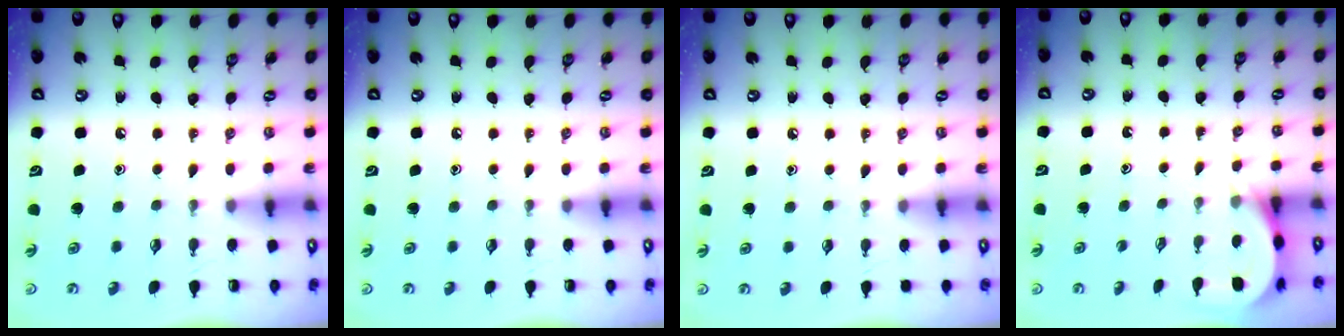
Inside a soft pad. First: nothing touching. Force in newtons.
{"total": 0.0}
{"total": 2.6, "press": 2.6, "slide": 0.4}
{"total": 3.4, "press": 3.3, "slide": 0.3}